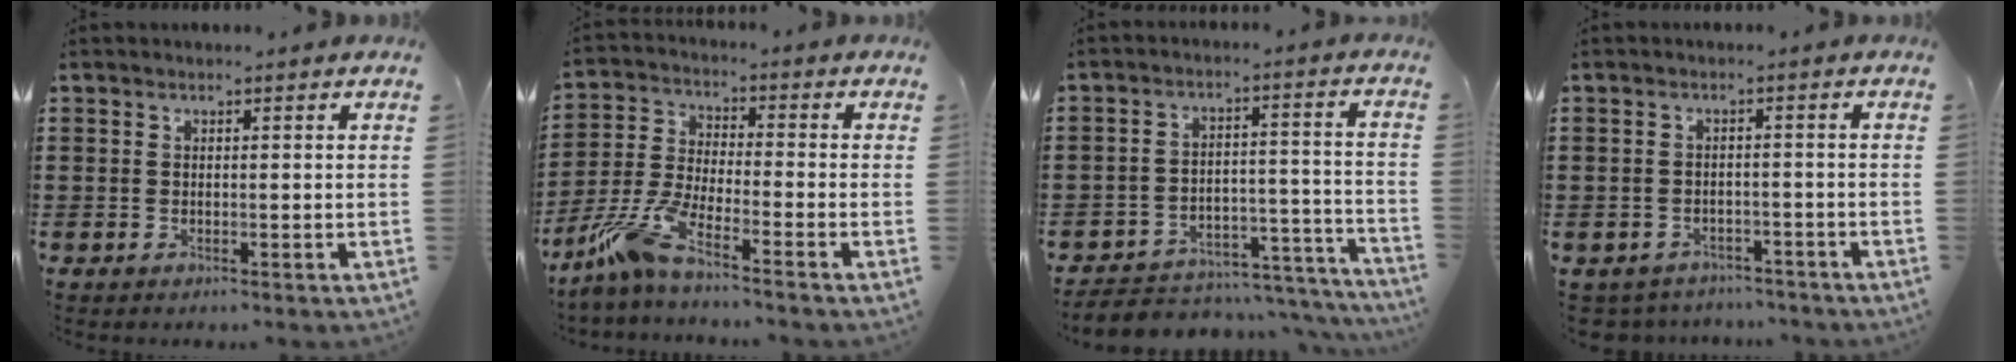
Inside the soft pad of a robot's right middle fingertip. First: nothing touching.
{"total": 7.8, "force": [-5.8, 0.8, 5.2], "torque": [-0.138, -0.022, -0.118]}
{"total": 4.4, "force": [-4.1, 1.4, 0.8], "torque": [-0.016, 0.006, -0.083]}
{"total": 2.4, "force": [-2.3, 0.5, -0.3], "torque": [-0.004, 0.001, -0.053]}